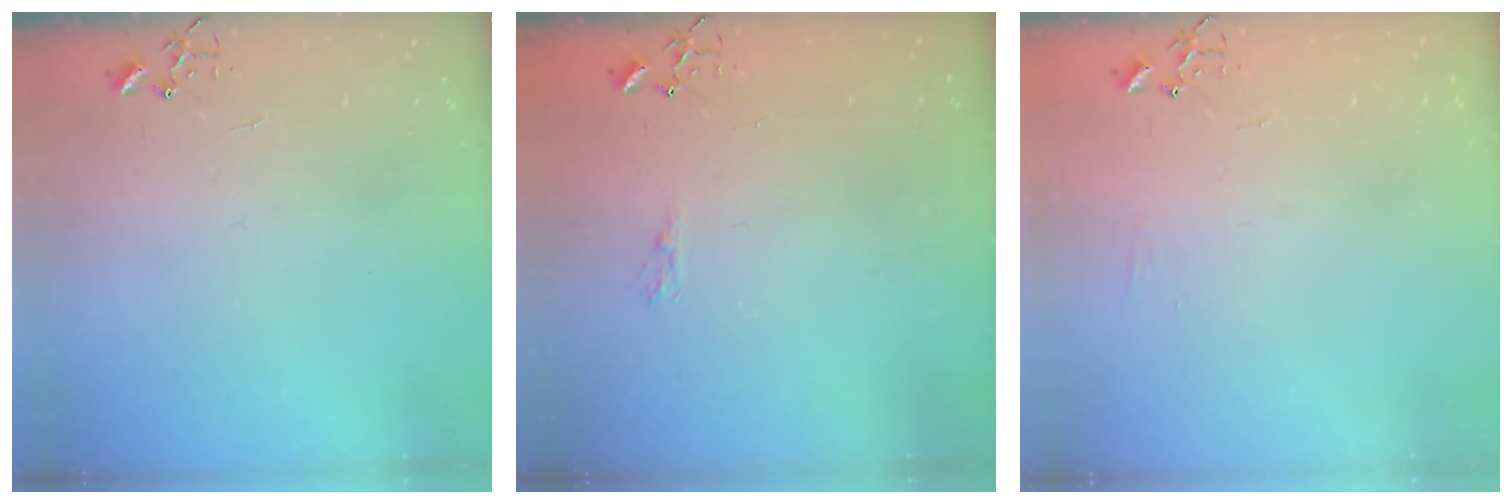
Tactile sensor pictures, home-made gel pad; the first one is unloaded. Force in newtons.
{"total": 5.1, "press": 5.1, "slide": 0.4}
{"total": 4.6, "press": 4.6, "slide": 0.7}